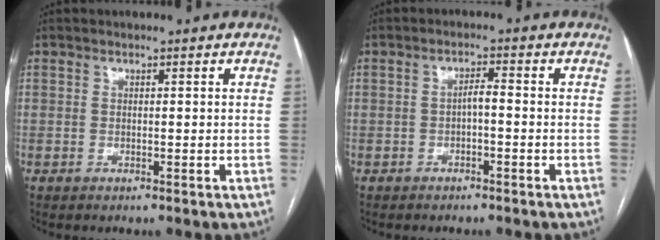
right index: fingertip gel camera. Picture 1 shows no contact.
{"total": 2.0, "force": [-0.6, 0.5, 1.9], "torque": [-0.030, 0.005, -0.011]}